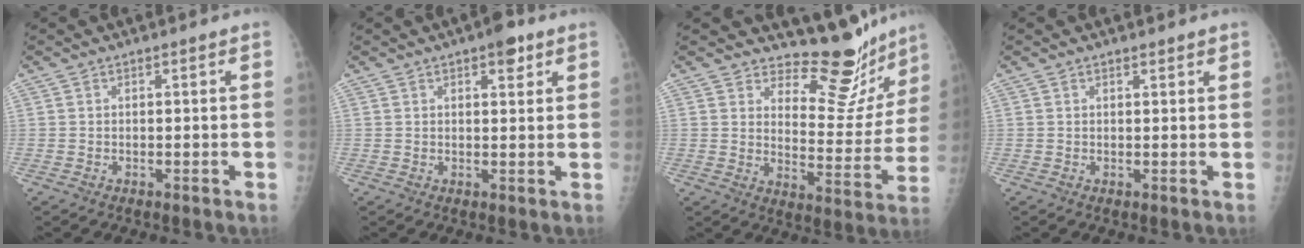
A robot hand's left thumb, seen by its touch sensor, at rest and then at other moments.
{"total": 4.1, "force": [2.3, 1.7, 2.9], "torque": [-0.025, -0.007, 0.028]}
{"total": 13.8, "force": [12.8, 4.3, 2.8], "torque": [0.011, -0.121, 0.171]}
{"total": 1.1, "force": [0.9, 0.4, 0.4], "torque": [-0.002, -0.005, 0.012]}